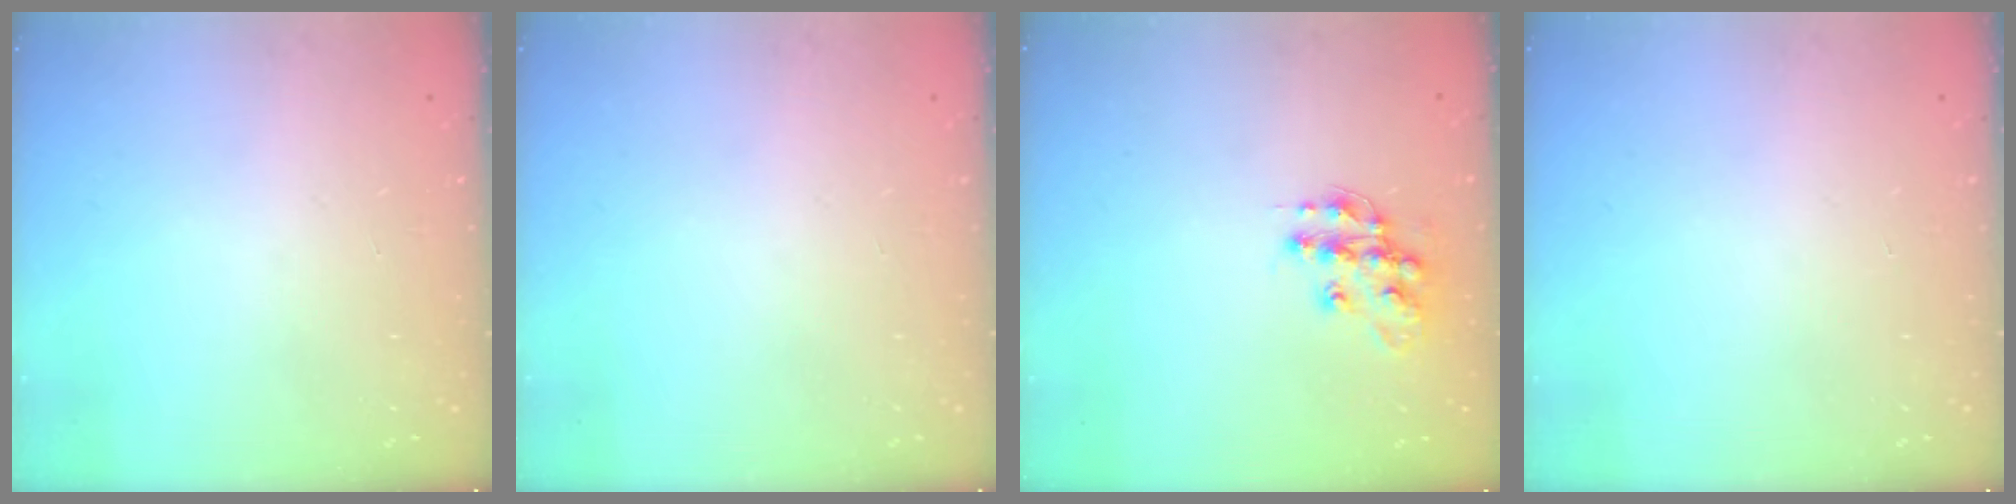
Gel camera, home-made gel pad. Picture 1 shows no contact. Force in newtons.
{"total": 0.0}
{"total": 13.6, "press": 13.6, "slide": 0.8}
{"total": 0.0}